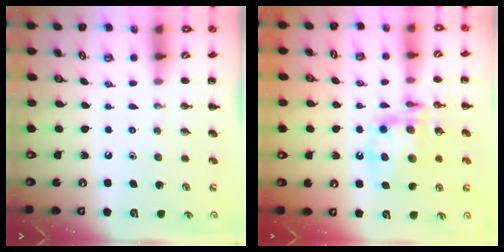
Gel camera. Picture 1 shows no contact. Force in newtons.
{"total": 14.2, "press": 13.8, "slide": 3.4}